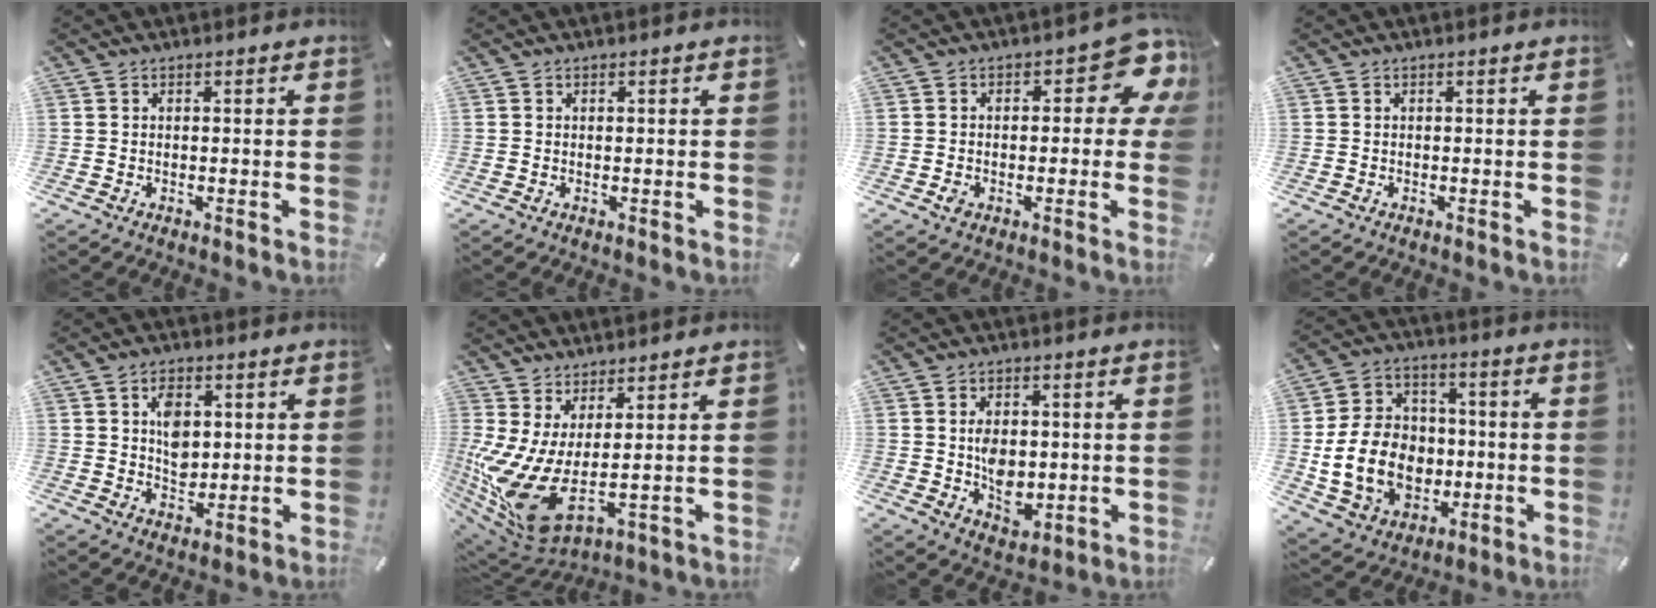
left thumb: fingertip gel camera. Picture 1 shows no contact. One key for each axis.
{"total": 0.0}
{"total": 10.6, "fx": 3.7, "fy": 6.3, "fz": 7.7, "tx": -0.085, "ty": -0.029, "tz": 0.065}
{"total": 0.0}
{"total": 6.9, "fx": 1.4, "fy": 5.2, "fz": 4.2, "tx": -0.050, "ty": -0.005, "tz": 0.021}
{"total": 10.8, "fx": -0.9, "fy": 4.1, "fz": 9.9, "tx": -0.213, "ty": -0.042, "tz": -0.012}
{"total": 7.9, "fx": 0.1, "fy": 5.7, "fz": 5.4, "tx": -0.091, "ty": -0.005, "tz": 0.000}
{"total": 16.8, "fx": -2.9, "fy": 13.6, "fz": 9.4, "tx": -0.197, "ty": 0.027, "tz": -0.042}